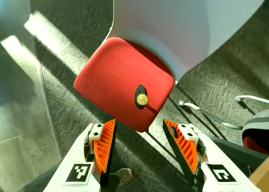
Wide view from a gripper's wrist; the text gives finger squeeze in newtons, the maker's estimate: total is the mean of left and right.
{"total": 0.0}